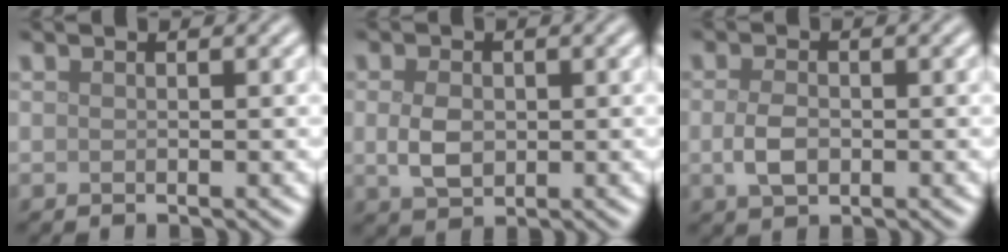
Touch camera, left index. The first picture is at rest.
{"total": 2.9, "force": [0.0, 2.1, 2.0], "torque": [-0.045, -0.001, 0.000]}
{"total": 2.5, "force": [-0.4, 1.6, 1.9], "torque": [-0.042, -0.002, -0.008]}